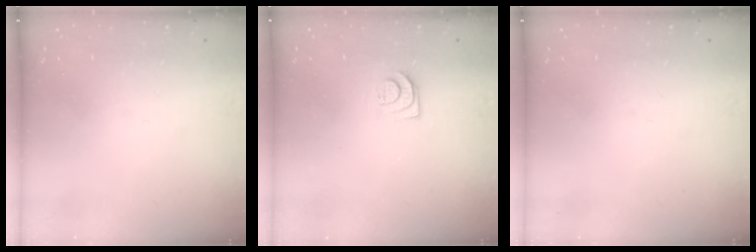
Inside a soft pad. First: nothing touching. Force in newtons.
{"total": 7.9, "press": 7.8, "slide": 0.7}
{"total": 0.0}